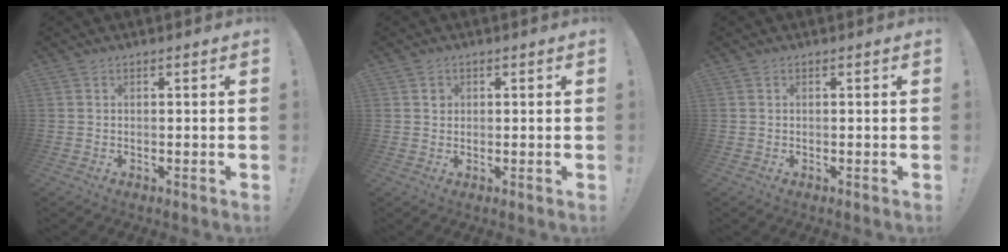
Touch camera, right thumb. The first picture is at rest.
{"total": 1.4, "force": [0.4, 1.3, 0.1], "torque": [0.008, -0.002, 0.004]}
{"total": 0.0}